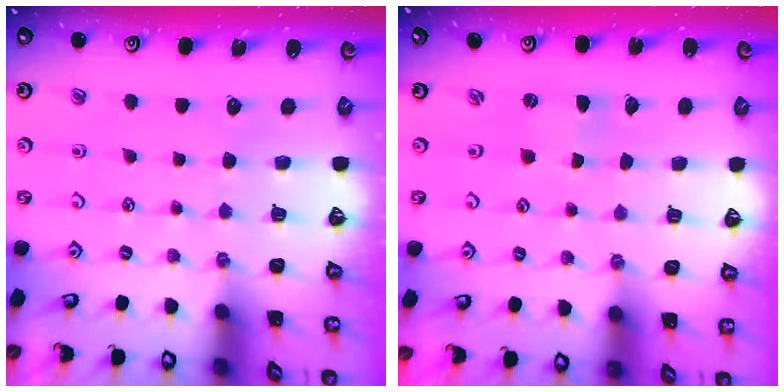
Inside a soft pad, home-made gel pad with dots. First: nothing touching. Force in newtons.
{"total": 1.2, "press": 1.2, "slide": 0.4}